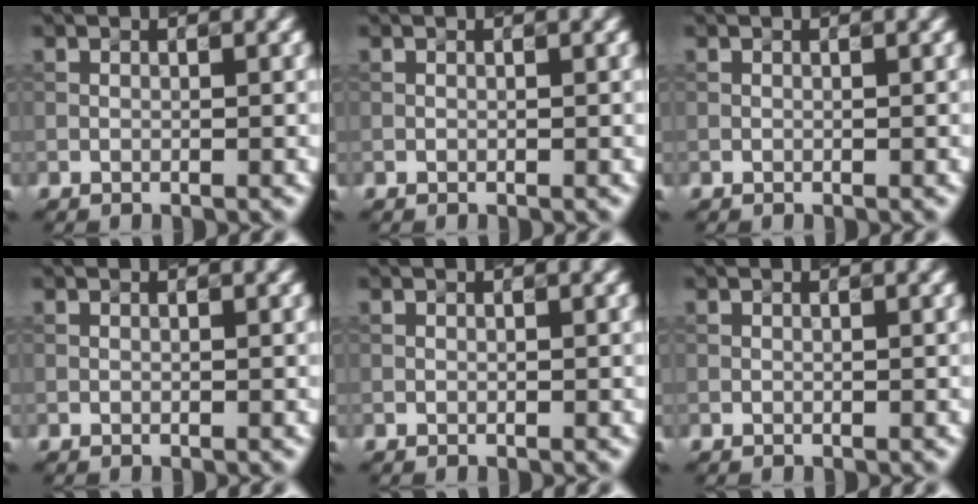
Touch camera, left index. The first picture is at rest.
{"total": 0.0}
{"total": 0.0}
{"total": 0.0}
{"total": 0.0}
{"total": 0.0}